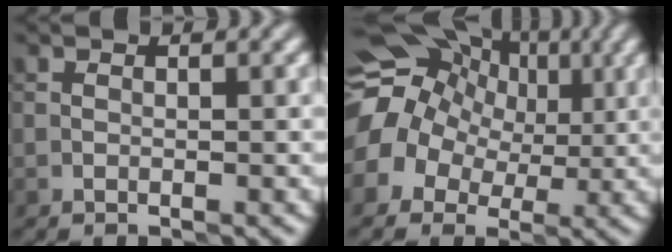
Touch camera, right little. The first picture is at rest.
{"total": 13.7, "force": [2.8, 11.4, 7.0], "torque": [-0.146, 0.047, 0.025]}